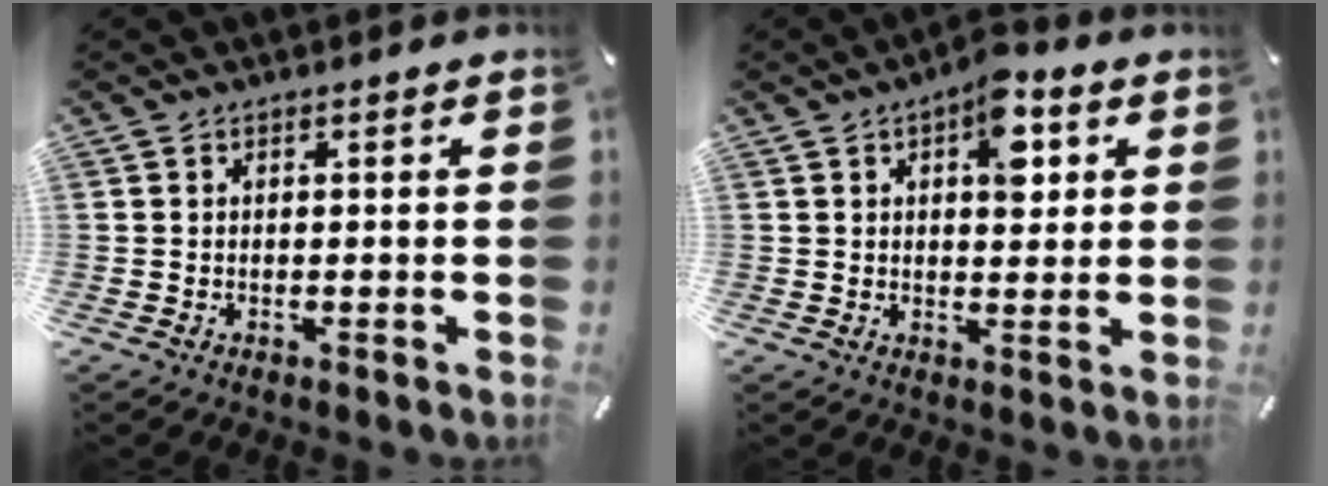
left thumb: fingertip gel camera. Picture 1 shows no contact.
{"total": 9.0, "force": [3.2, 4.8, 6.8], "torque": [-0.065, -0.016, 0.045]}